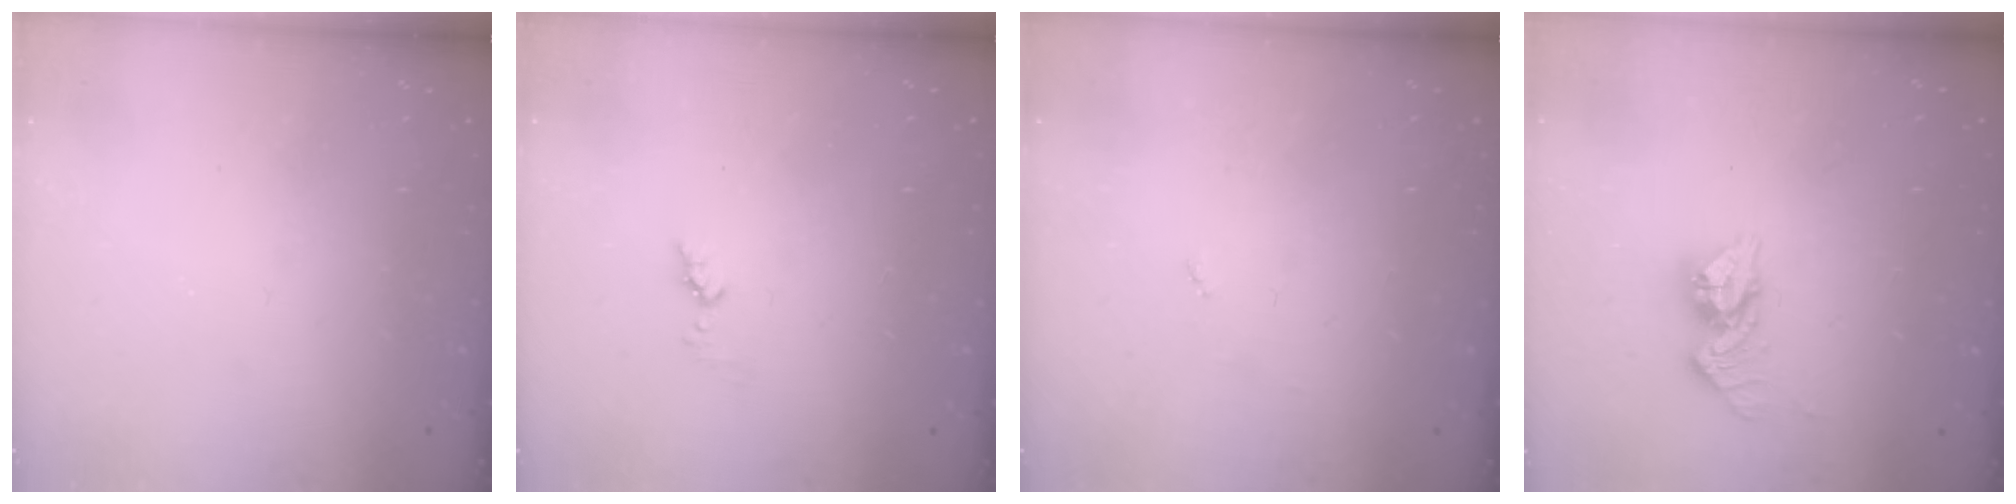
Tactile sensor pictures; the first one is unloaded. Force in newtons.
{"total": 3.7, "press": 3.6, "slide": 0.4}
{"total": 2.7, "press": 2.7, "slide": 0.4}
{"total": 10.1, "press": 10.1, "slide": 0.7}